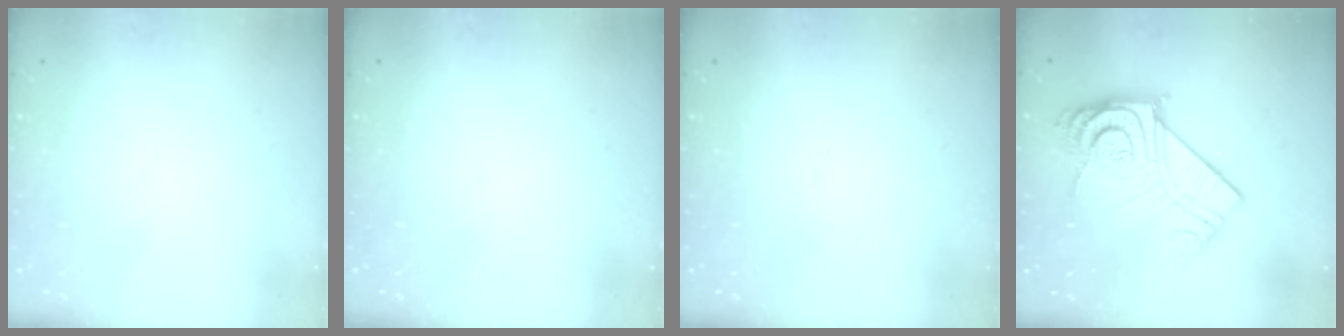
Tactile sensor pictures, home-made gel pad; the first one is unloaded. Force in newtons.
{"total": 0.0}
{"total": 0.0}
{"total": 20.8, "press": 20.7, "slide": 1.6}